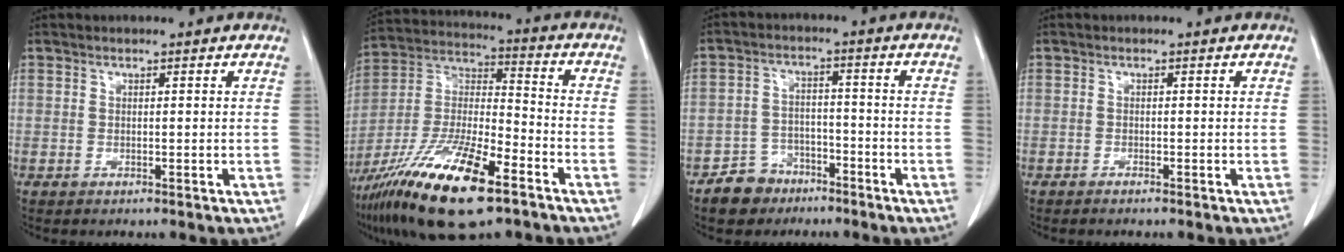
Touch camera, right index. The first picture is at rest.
{"total": 20.9, "force": [-12.6, 4.6, 16.0], "torque": [-0.322, -0.028, -0.227]}
{"total": 6.0, "force": [-4.1, 4.3, 0.6], "torque": [-0.002, 0.014, -0.069]}
{"total": 0.6, "force": [-0.6, 0.0, 0.2], "torque": [-0.008, 0.000, -0.011]}